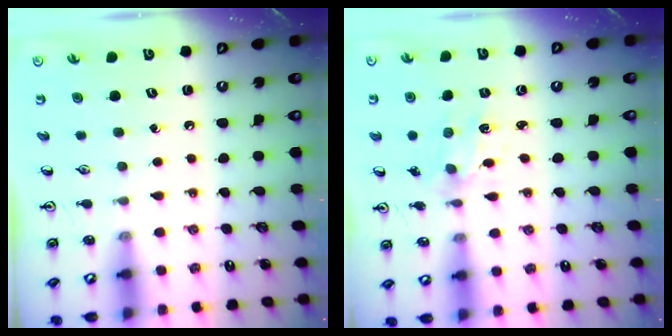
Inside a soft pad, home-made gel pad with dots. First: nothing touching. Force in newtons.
{"total": 2.1, "press": 2.1, "slide": 0.3}